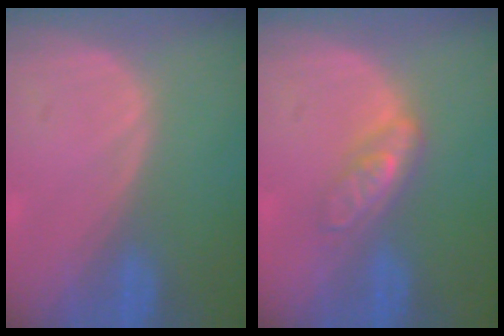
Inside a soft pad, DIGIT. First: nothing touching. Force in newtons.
{"total": 4.4, "press": 4.0, "slide": 2.0}